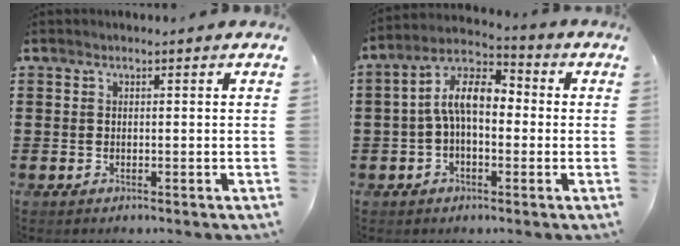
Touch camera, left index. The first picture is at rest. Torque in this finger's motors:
{"motor_torque": [1.30, -0.26, 0.44, 0.21]}